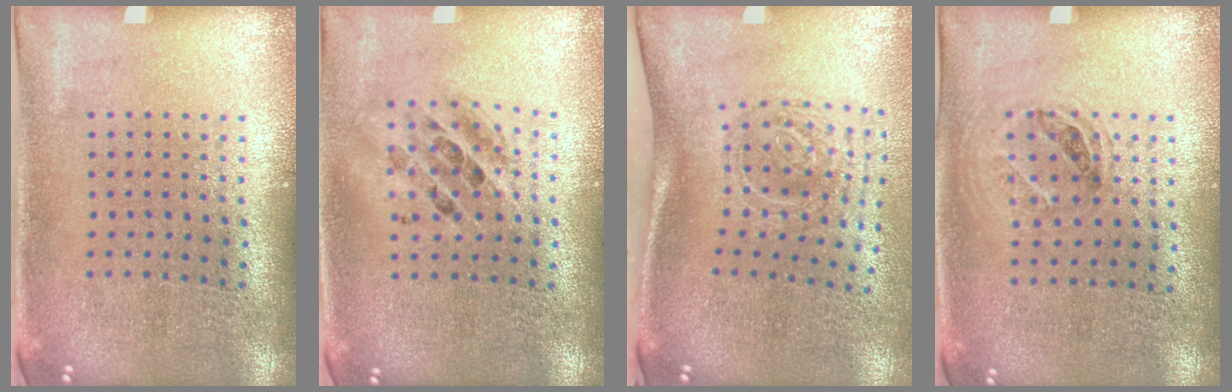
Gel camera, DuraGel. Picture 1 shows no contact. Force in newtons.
{"total": 1.5, "press": 1.2, "slide": 0.8}
{"total": 1.9, "press": 1.3, "slide": 1.4}
{"total": 1.1, "press": 0.9, "slide": 0.6}